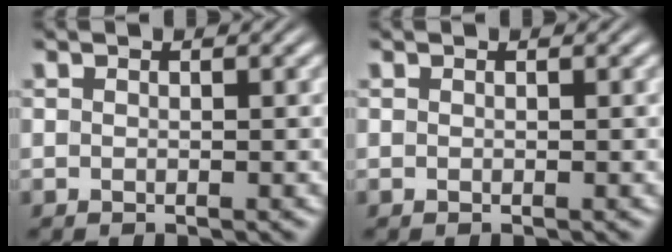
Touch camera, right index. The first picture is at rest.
{"total": 0.0}